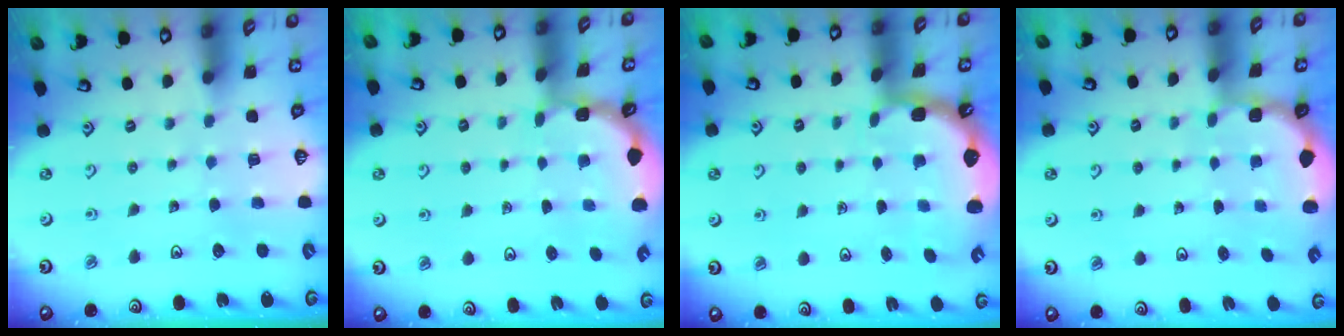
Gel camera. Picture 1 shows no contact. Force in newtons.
{"total": 1.7, "press": 1.7, "slide": 0.1}
{"total": 2.5, "press": 1.7, "slide": 1.8}
{"total": 1.8, "press": 1.6, "slide": 0.7}